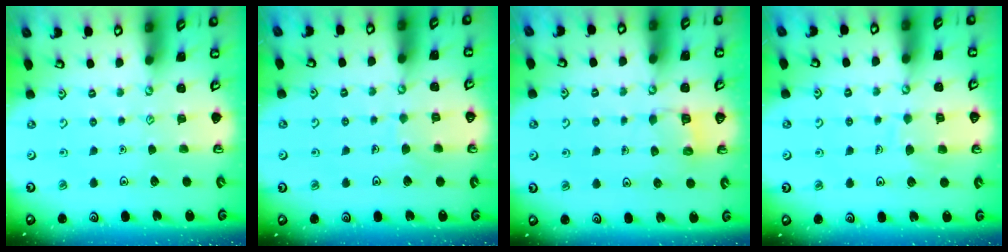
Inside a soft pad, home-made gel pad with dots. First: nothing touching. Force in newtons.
{"total": 4.9, "press": 4.8, "slide": 0.3}
{"total": 4.2, "press": 4.2, "slide": 0.3}
{"total": 7.3, "press": 7.3, "slide": 0.7}